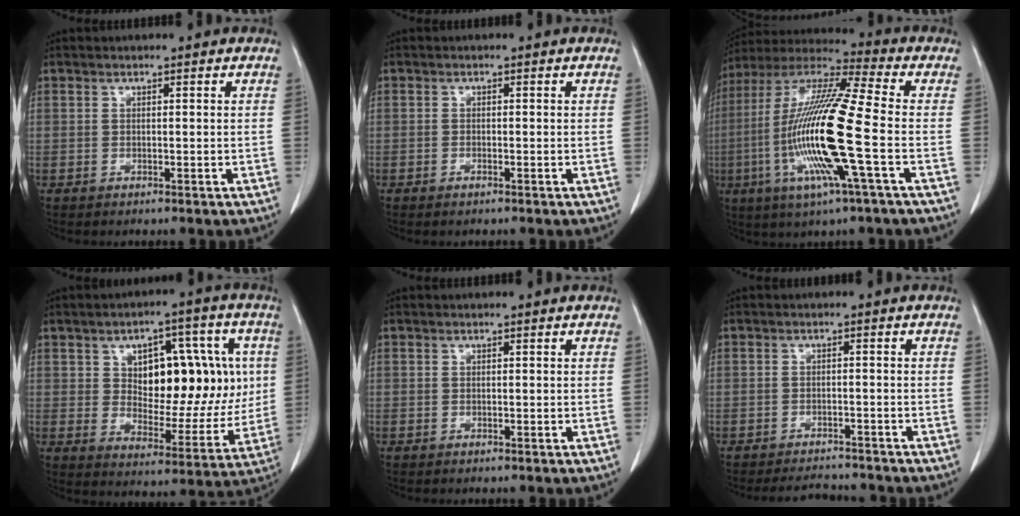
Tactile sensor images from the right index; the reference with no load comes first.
{"total": 0.8, "force": [-0.6, 0.2, 0.5], "torque": [-0.012, -0.001, -0.008]}
{"total": 18.8, "force": [-4.0, 0.3, 18.4], "torque": [-0.377, -0.011, -0.085]}
{"total": 16.9, "force": [3.2, 8.4, 14.3], "torque": [-0.198, 0.022, 0.060]}
{"total": 0.0}
{"total": 4.4, "force": [-4.3, 0.9, 0.3], "torque": [-0.003, -0.002, -0.065]}